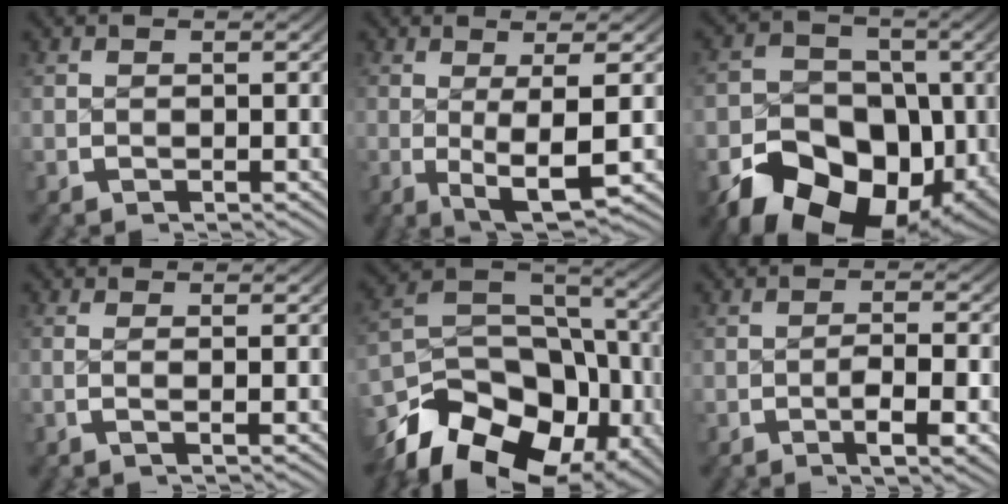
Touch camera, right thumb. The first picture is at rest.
{"total": 6.4, "force": [-1.0, 2.1, 5.9], "torque": [-0.119, -0.020, -0.004]}
{"total": 17.3, "force": [-6.2, 12.5, 10.2], "torque": [-0.154, -0.063, -0.084]}
{"total": 1.4, "force": [0.0, -0.3, 1.4], "torque": [-0.033, -0.006, 0.000]}
{"total": 17.2, "force": [-6.6, 11.8, 10.6], "torque": [-0.198, -0.052, -0.091]}
{"total": 4.7, "force": [-1.6, 1.6, 4.1], "torque": [-0.067, -0.003, -0.024]}